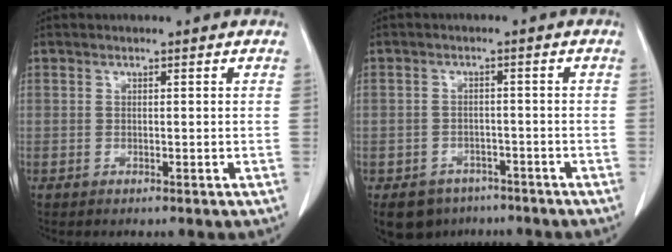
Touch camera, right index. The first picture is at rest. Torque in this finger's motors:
{"motor_torque": [-0.15, -0.19, -0.51, -0.10]}